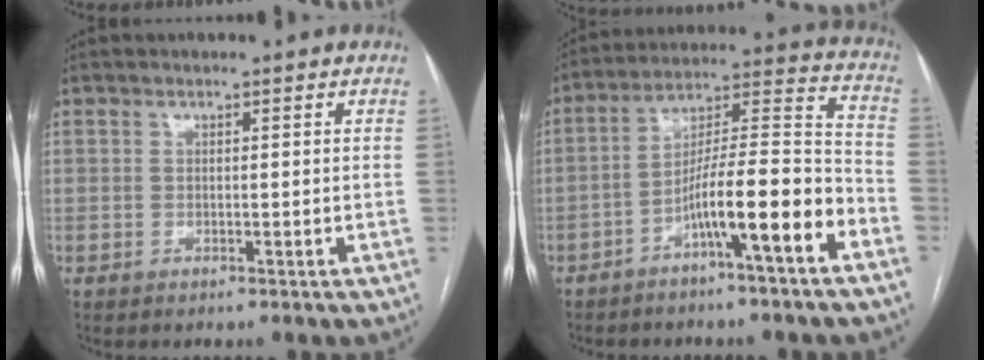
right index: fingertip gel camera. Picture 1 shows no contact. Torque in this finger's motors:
{"motor_torque": [2.14, 0.00, 0.99, 0.21]}